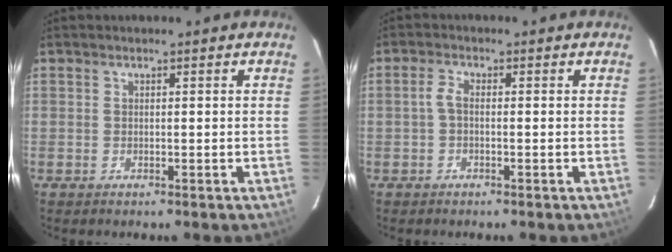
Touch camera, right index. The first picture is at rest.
{"total": 1.8, "force": [-0.3, 0.9, 1.6], "torque": [-0.035, 0.007, -0.008]}